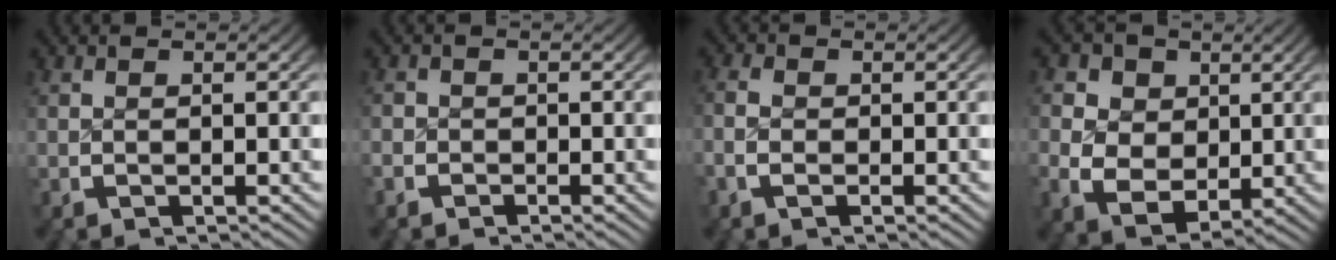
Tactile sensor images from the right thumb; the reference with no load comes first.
{"total": 1.5, "force": [-1.0, 1.0, -0.2], "torque": [0.001, 0.001, -0.026]}
{"total": 1.7, "force": [-1.0, 1.1, 0.8], "torque": [-0.028, -0.005, -0.021]}
{"total": 8.9, "force": [-0.8, 7.3, 5.0], "torque": [-0.127, -0.043, -0.004]}